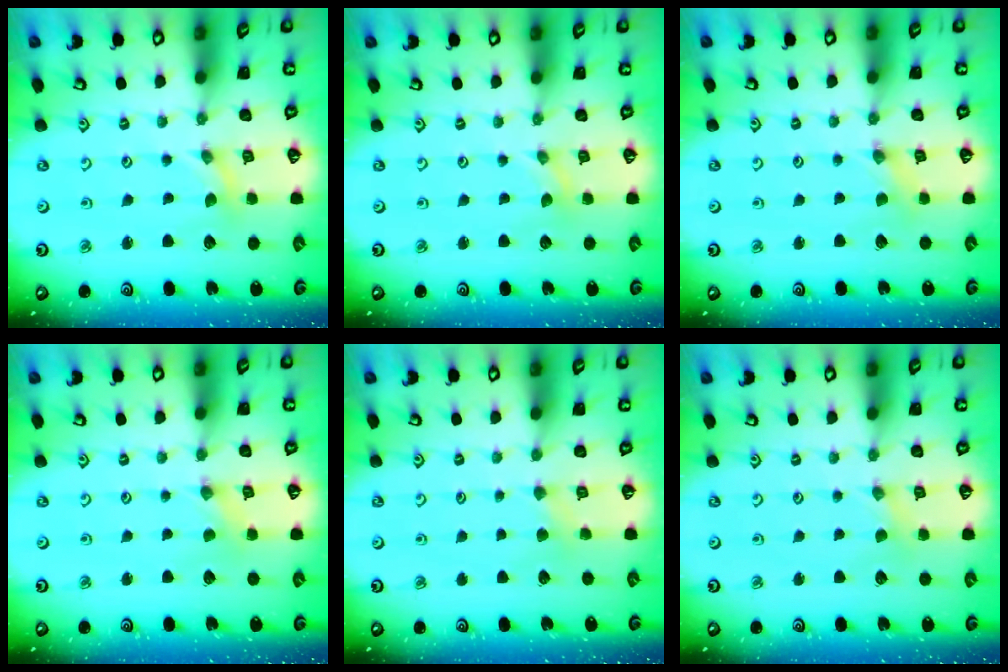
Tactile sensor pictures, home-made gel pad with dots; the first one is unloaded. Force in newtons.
{"total": 0.0}
{"total": 0.0}
{"total": 0.0}
{"total": 3.0, "press": 2.9, "slide": 0.5}
{"total": 1.0, "press": 1.0, "slide": 0.1}